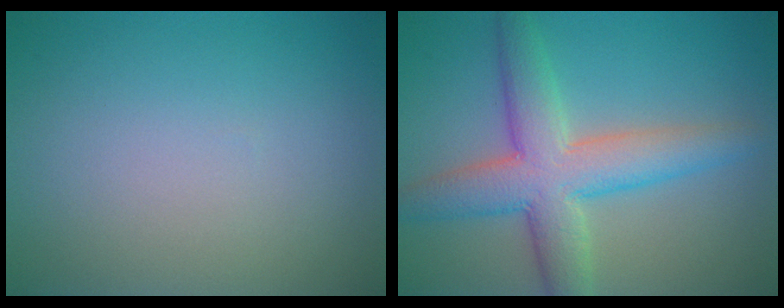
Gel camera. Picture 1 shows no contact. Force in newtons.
{"total": 7.0, "press": 7.0, "slide": 0.0}